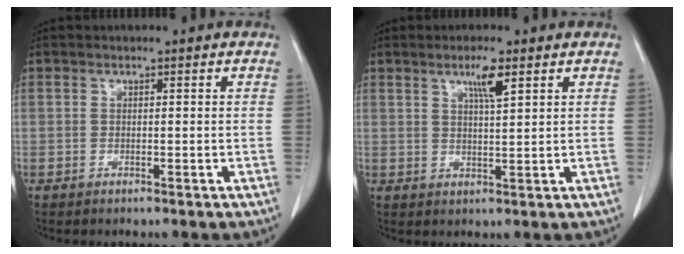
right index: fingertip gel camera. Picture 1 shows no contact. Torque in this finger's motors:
{"motor_torque": [0.40, 0.48, 0.05, 0.04]}